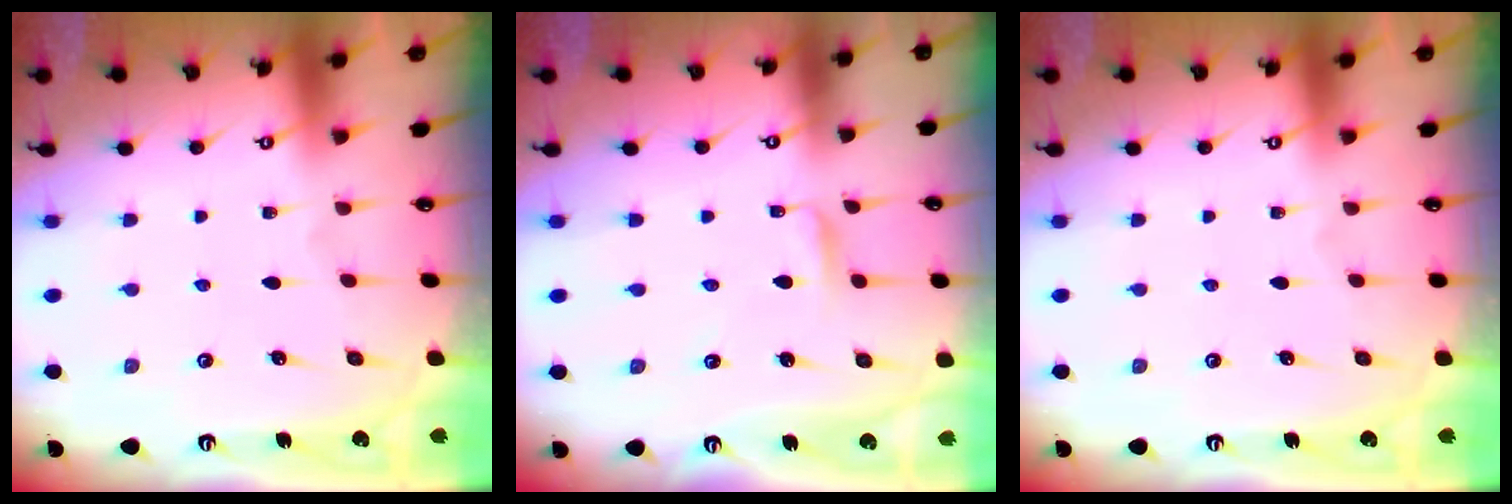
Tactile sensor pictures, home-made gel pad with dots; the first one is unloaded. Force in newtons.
{"total": 3.0, "press": 3.0, "slide": 0.3}
{"total": 0.0}